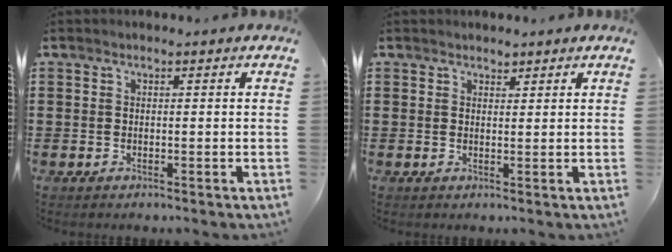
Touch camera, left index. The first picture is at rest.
{"total": 1.4, "force": [1.3, 0.5, 0.1], "torque": [-0.005, 0.001, 0.025]}